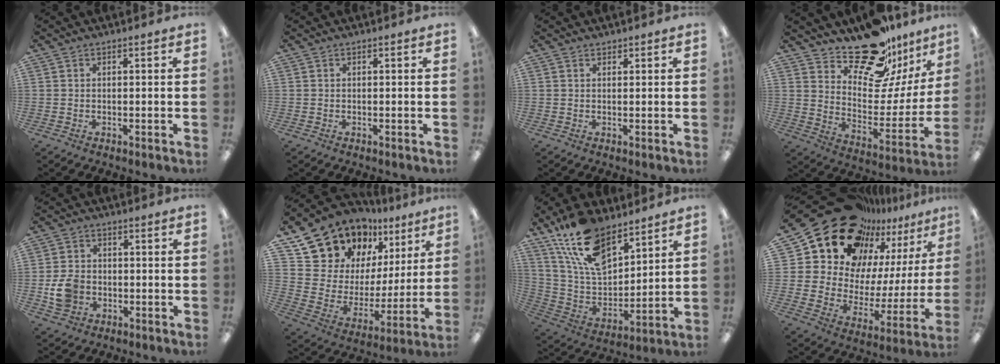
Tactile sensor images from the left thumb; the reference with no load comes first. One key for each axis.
{"total": 0.0}
{"total": 1.0, "fx": 0.9, "fy": 0.4, "fz": -0.1, "tx": 0.001, "ty": -0.001, "tz": 0.017}
{"total": 20.9, "fx": 17.0, "fy": 8.7, "fz": 8.4, "tx": -0.121, "ty": -0.129, "tz": 0.295}
{"total": 7.5, "fx": -1.9, "fy": 6.1, "fz": 3.8, "tx": -0.075, "ty": 0.013, "tz": -0.033}
{"total": 15.4, "fx": 13.3, "fy": 7.7, "fz": 1.4, "tx": -0.067, "ty": -0.119, "tz": 0.251}
{"total": 18.1, "fx": 12.5, "fy": 8.6, "fz": 10.0, "tx": -0.213, "ty": -0.056, "tz": 0.228}
{"total": 21.7, "fx": 18.2, "fy": 10.1, "fz": 6.2, "tx": -0.129, "ty": -0.146, "tz": 0.341}